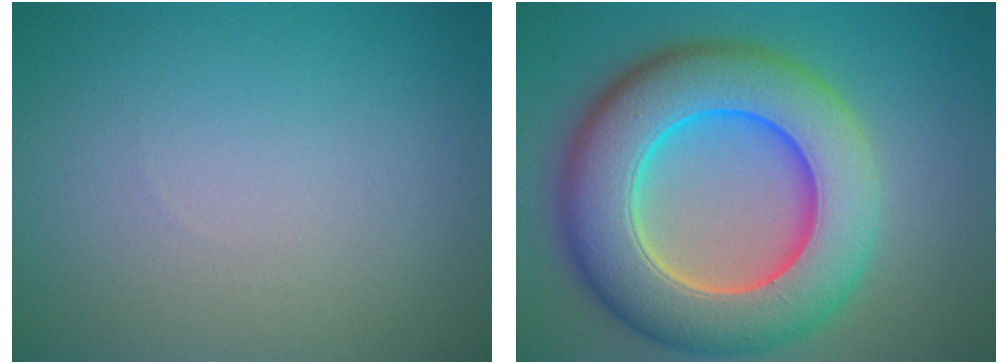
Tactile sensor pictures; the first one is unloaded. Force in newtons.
{"total": 12.4, "press": 12.4, "slide": 0.2}